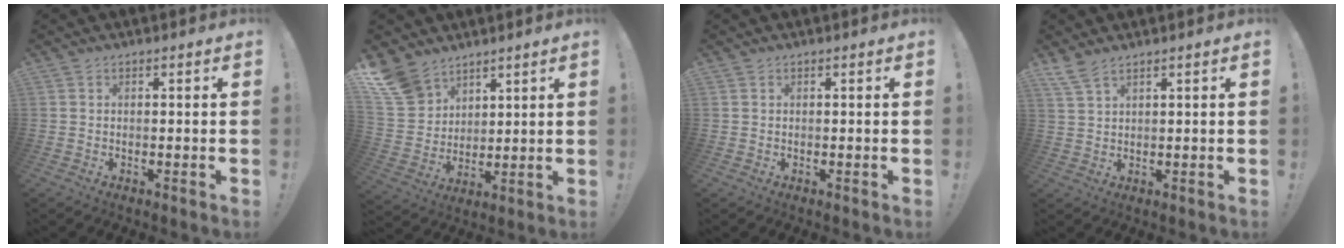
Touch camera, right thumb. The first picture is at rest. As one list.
[{"total": 11.6, "force": [8.3, 7.3, 3.5], "torque": [-0.074, -0.057, 0.168]}, {"total": 0.0}, {"total": 4.1, "force": [3.2, 0.7, 2.4], "torque": [-0.057, -0.012, 0.062]}]